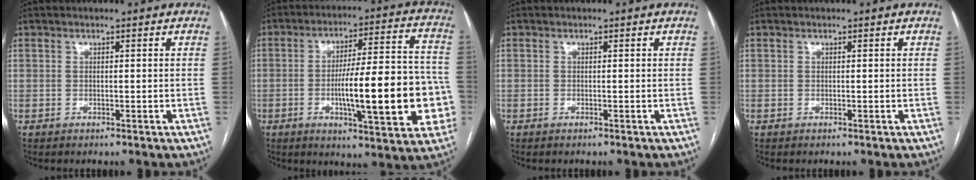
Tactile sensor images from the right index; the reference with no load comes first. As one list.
[{"total": 19.7, "force": [-4.1, 3.8, 18.9], "torque": [-0.233, 0.025, -0.050]}, {"total": 0.0}, {"total": 0.0}]